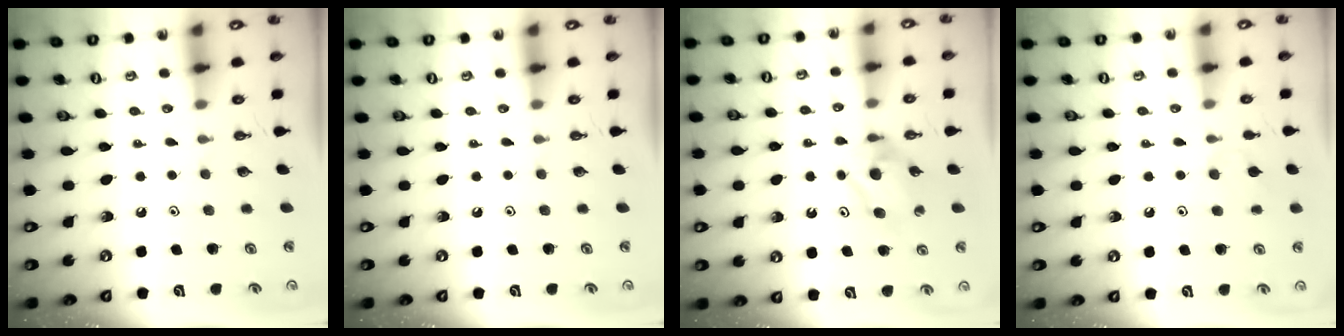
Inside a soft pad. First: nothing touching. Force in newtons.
{"total": 0.0}
{"total": 7.6, "press": 7.6, "slide": 0.3}
{"total": 4.6, "press": 4.6, "slide": 0.7}